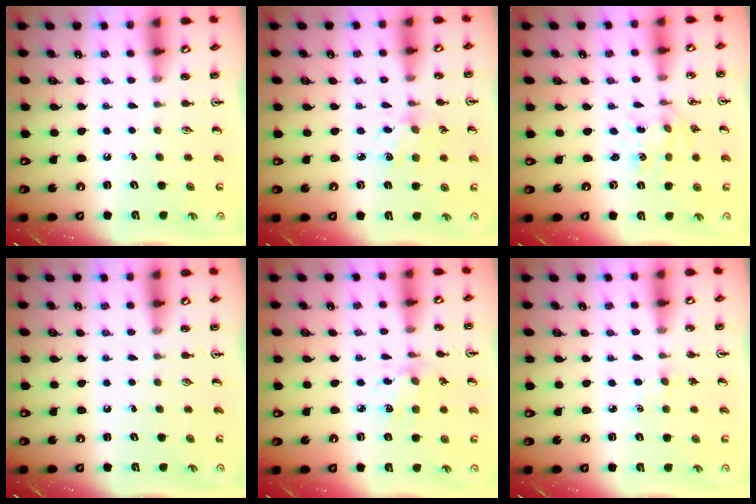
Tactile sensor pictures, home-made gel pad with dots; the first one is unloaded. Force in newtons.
{"total": 2.9, "press": 2.8, "slide": 0.3}
{"total": 1.2, "press": 1.2, "slide": 0.2}
{"total": 0.0}
{"total": 4.2, "press": 4.0, "slide": 1.4}
{"total": 1.1, "press": 1.1, "slide": 0.2}